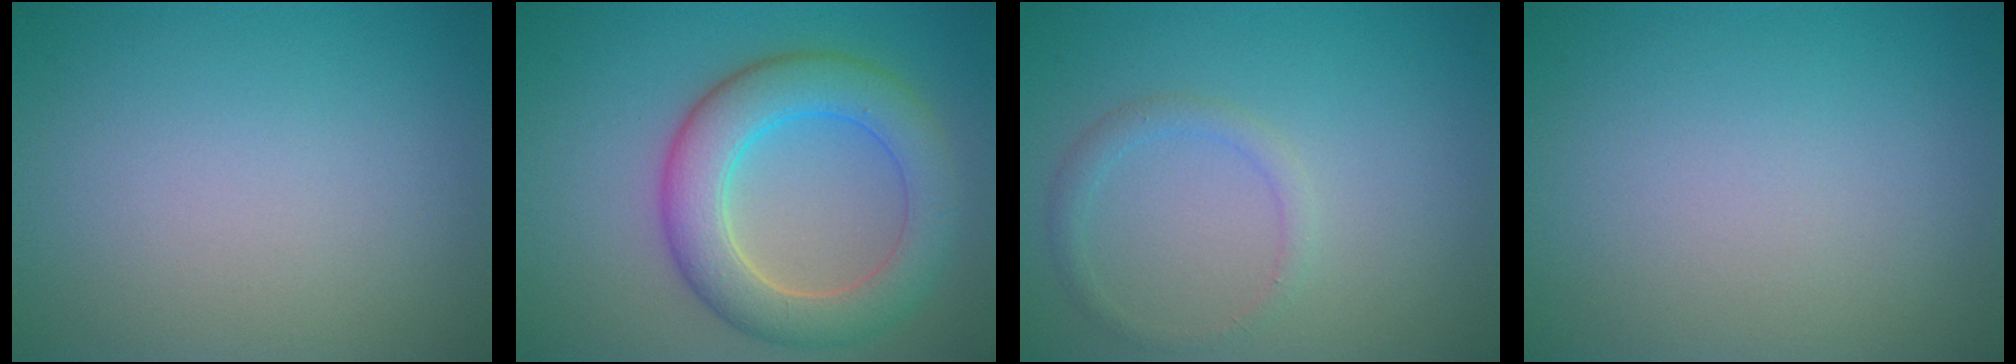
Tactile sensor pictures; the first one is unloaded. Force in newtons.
{"total": 6.6, "press": 6.6, "slide": 0.1}
{"total": 1.4, "press": 1.4, "slide": 0.2}
{"total": 0.0}